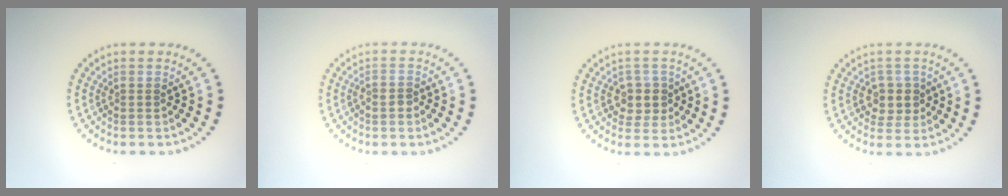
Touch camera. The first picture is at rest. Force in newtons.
{"total": 1.0, "press": 0.7, "slide": 0.7}
{"total": 2.3, "press": 2.1, "slide": 1.0}
{"total": 2.3, "press": 2.1, "slide": 0.9}